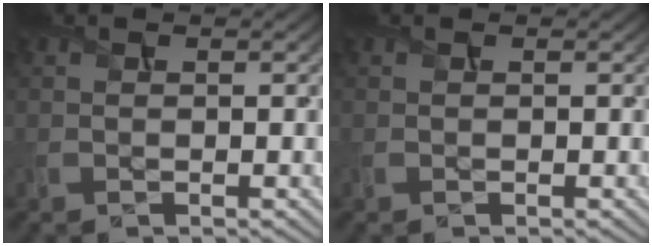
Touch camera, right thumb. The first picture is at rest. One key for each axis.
{"total": 0.0}